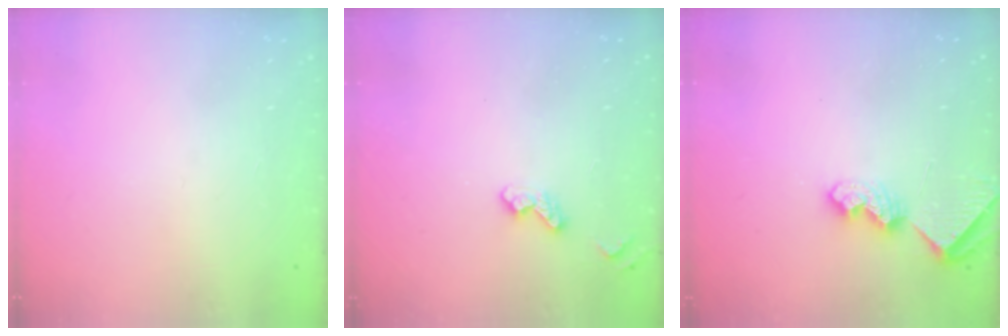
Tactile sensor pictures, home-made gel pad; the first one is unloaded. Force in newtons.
{"total": 4.4, "press": 4.4, "slide": 0.6}
{"total": 6.9, "press": 6.9, "slide": 0.6}